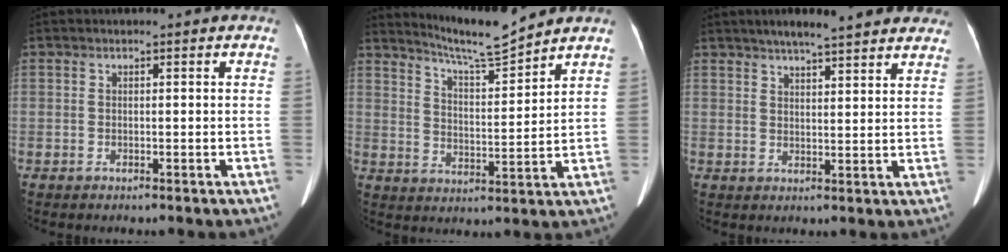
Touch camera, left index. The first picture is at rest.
{"total": 8.4, "force": [8.0, -1.4, 2.0], "torque": [-0.049, -0.015, 0.144]}
{"total": 14.2, "force": [12.0, 2.5, 7.1], "torque": [-0.094, 0.027, 0.154]}